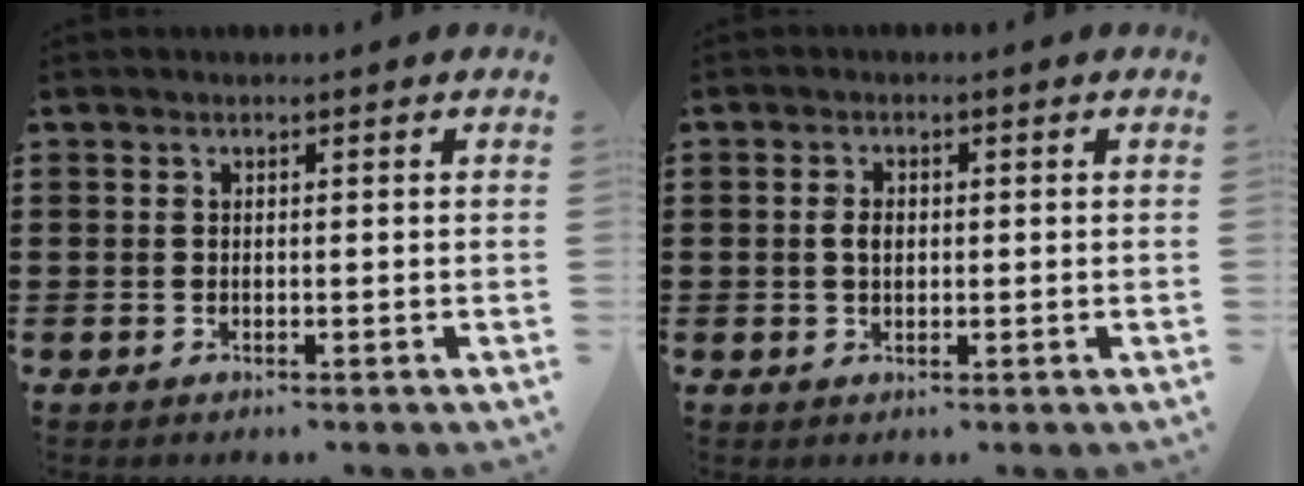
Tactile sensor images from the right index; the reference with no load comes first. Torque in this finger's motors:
{"motor_torque": [1.30, 0.84, 0.22, 0.06]}